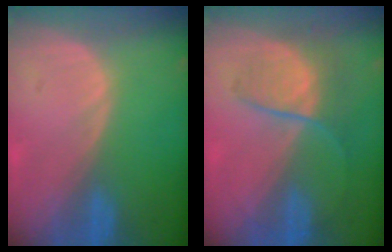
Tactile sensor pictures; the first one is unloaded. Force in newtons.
{"total": 6.6, "press": 6.2, "slide": 2.3}